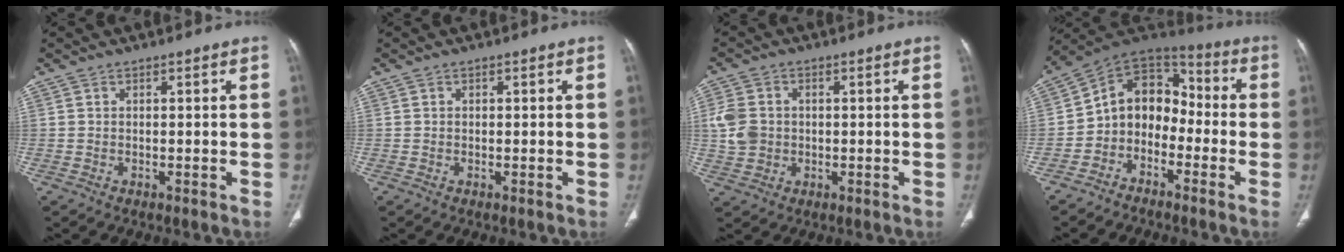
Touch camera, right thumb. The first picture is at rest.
{"total": 0.0}
{"total": 6.7, "force": [0.2, 5.5, 3.8], "torque": [-0.071, 0.006, 0.005]}
{"total": 11.7, "force": [-3.2, 9.0, 6.6], "torque": [-0.076, 0.077, -0.074]}